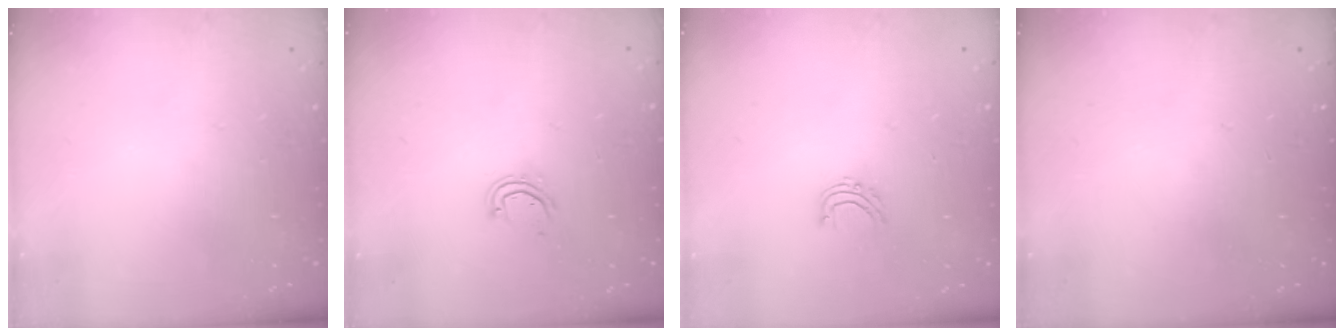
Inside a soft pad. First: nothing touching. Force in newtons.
{"total": 3.7, "press": 3.7, "slide": 0.3}
{"total": 4.8, "press": 4.8, "slide": 0.3}
{"total": 0.0}